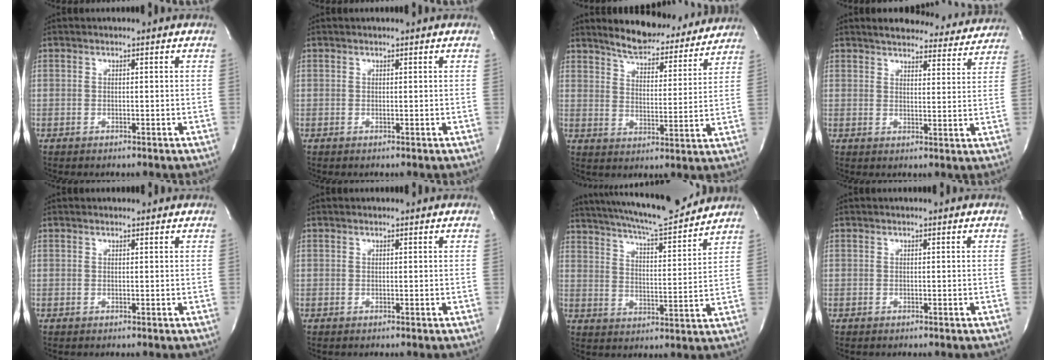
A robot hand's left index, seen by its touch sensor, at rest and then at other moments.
{"total": 0.5, "force": [0.4, 0.0, 0.3], "torque": [-0.002, 0.001, 0.005]}
{"total": 14.8, "force": [13.6, 3.7, 4.3], "torque": [-0.047, -0.015, 0.182]}
{"total": 17.3, "force": [16.0, 4.5, 4.8], "torque": [-0.053, -0.004, 0.187]}
{"total": 0.9, "force": [0.9, 0.2, 0.1], "torque": [-0.012, 0.008, 0.015]}
{"total": 0.0}
{"total": 17.8, "force": [16.1, 1.4, 7.6], "torque": [-0.133, -0.004, 0.238]}
{"total": 0.0}